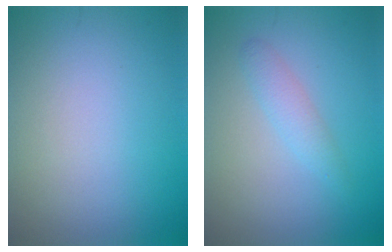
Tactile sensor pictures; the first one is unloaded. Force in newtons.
{"total": 1.7, "press": 1.7, "slide": 0.1}